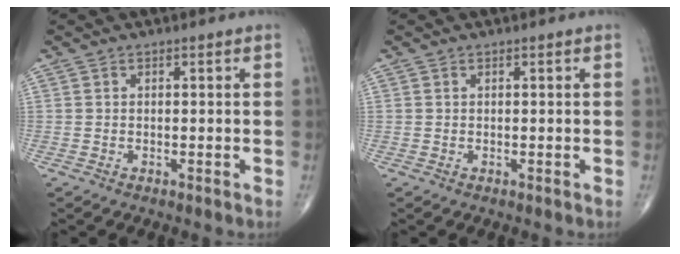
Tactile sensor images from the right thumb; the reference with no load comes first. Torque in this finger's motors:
{"motor_torque": [-0.28, -0.30, 0.23, 0.28, -0.03]}